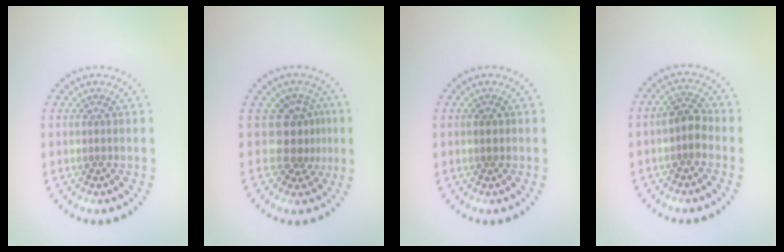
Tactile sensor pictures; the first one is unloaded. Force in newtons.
{"total": 2.9, "press": 2.1, "slide": 2.1}
{"total": 1.0, "press": 1.0, "slide": 0.1}
{"total": 2.3, "press": 2.1, "slide": 1.0}